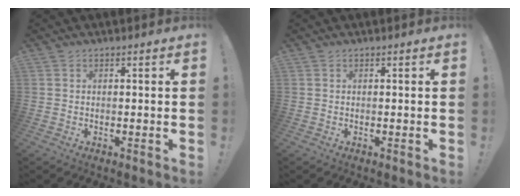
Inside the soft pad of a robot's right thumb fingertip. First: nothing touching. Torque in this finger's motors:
{"motor_torque": [0.00, 0.00, 0.00, 0.00, 0.02]}